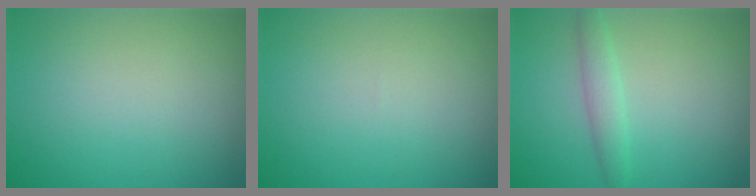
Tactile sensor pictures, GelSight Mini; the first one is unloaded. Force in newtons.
{"total": 0.0}
{"total": 2.1, "press": 2.1, "slide": 0.1}